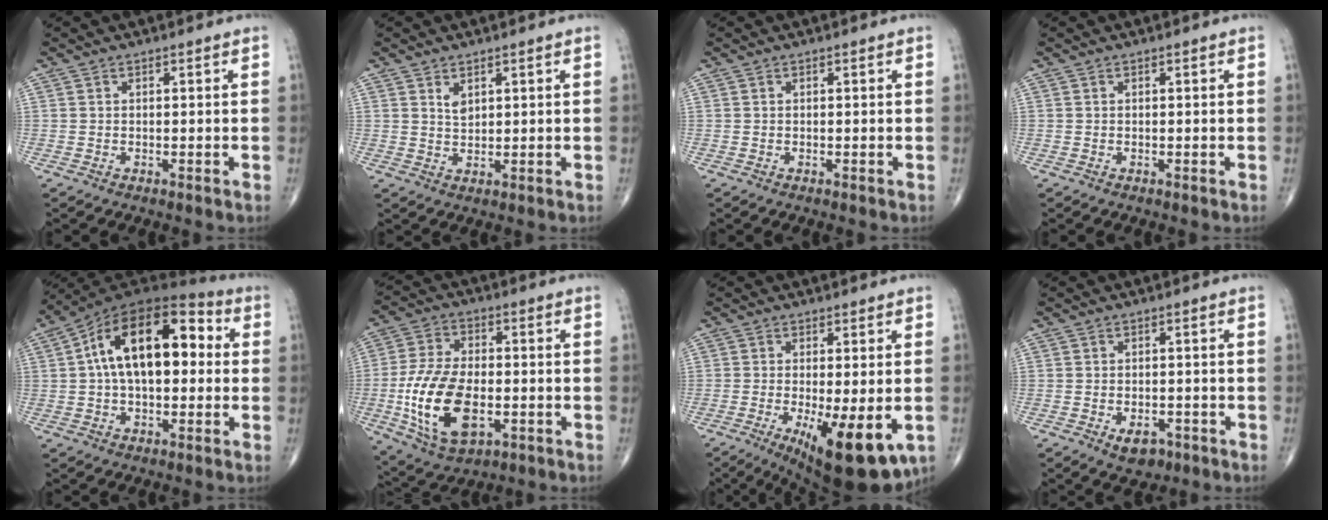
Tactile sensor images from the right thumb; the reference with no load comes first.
{"total": 2.3, "force": [1.3, 1.3, 1.4], "torque": [-0.019, -0.010, 0.028]}
{"total": 0.0}
{"total": 0.0}
{"total": 19.3, "force": [2.6, 10.5, 16.0], "torque": [-0.247, 0.041, 0.029]}
{"total": 17.2, "force": [-3.7, 9.5, 13.9], "torque": [-0.262, 0.004, -0.057]}
{"total": 14.3, "force": [-4.6, 4.7, 12.7], "torque": [-0.168, -0.021, -0.054]}
{"total": 4.3, "force": [-2.1, 2.7, 2.7], "torque": [-0.030, 0.006, -0.025]}